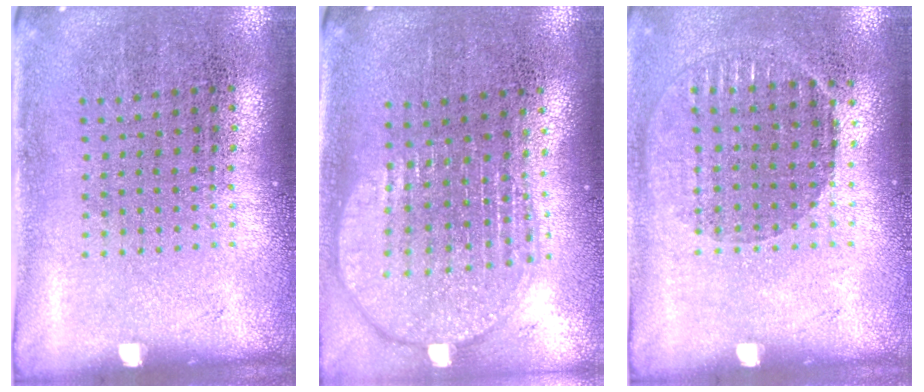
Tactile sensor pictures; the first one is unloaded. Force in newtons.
{"total": 1.9, "press": 1.7, "slide": 1.0}
{"total": 0.9, "press": 0.8, "slide": 0.4}